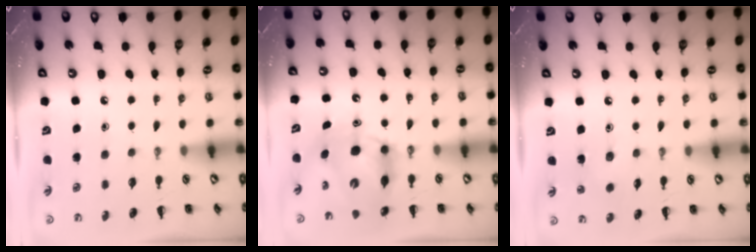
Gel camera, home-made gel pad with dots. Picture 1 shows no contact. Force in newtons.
{"total": 7.7, "press": 7.4, "slide": 2.2}
{"total": 4.2, "press": 4.1, "slide": 1.1}